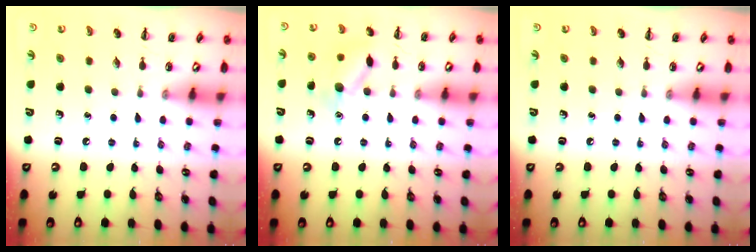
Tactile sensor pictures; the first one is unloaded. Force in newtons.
{"total": 10.4, "press": 10.4, "slide": 0.5}
{"total": 0.0}